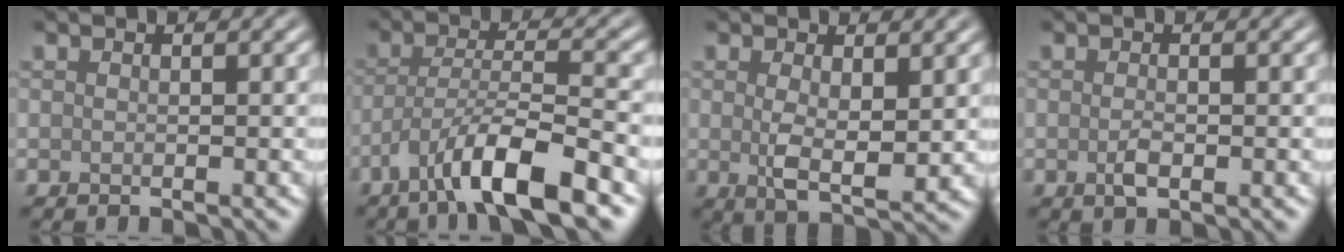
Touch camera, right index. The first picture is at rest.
{"total": 7.5, "force": [-4.4, 1.4, 5.9], "torque": [-0.103, 0.004, -0.083]}
{"total": 4.0, "force": [0.6, 1.7, 3.5], "torque": [-0.066, -0.008, 0.017]}
{"total": 1.6, "force": [-0.4, 0.6, 1.4], "torque": [-0.029, -0.002, -0.009]}